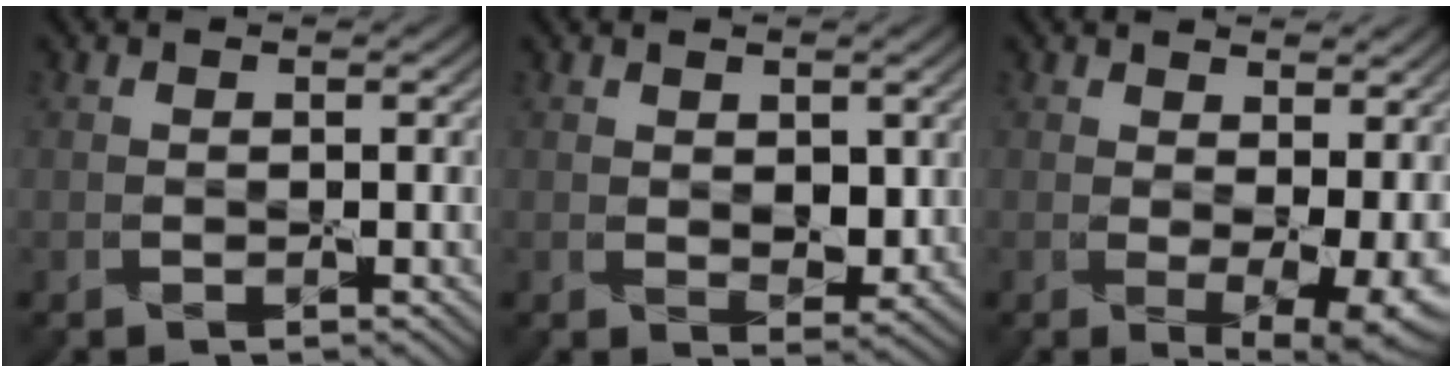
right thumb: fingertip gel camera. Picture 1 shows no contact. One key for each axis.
{"total": 2.9, "fx": 0.9, "fy": 1.8, "fz": 2.1, "tx": -0.043, "ty": -0.011, "tz": 0.022}
{"total": 6.6, "fx": 1.0, "fy": 2.9, "fz": 5.9, "tx": -0.087, "ty": -0.017, "tz": 0.030}